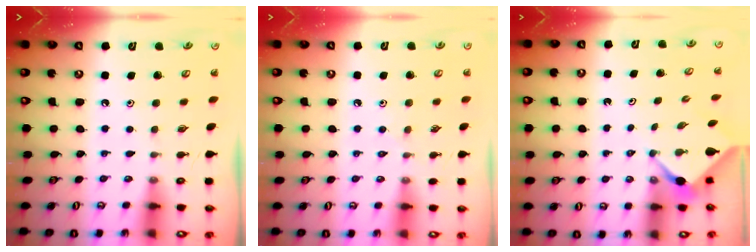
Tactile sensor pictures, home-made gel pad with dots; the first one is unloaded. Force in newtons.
{"total": 4.4, "press": 4.3, "slide": 0.7}
{"total": 2.5, "press": 2.5, "slide": 0.3}